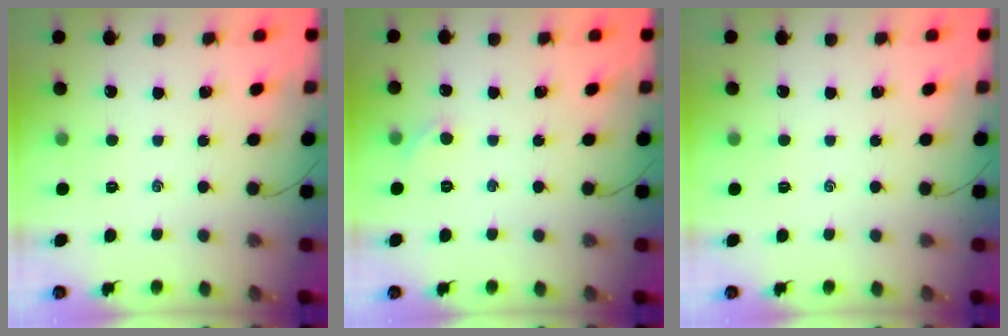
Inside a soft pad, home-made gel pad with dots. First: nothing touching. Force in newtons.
{"total": 3.8, "press": 3.5, "slide": 1.3}
{"total": 1.1, "press": 0.9, "slide": 0.5}